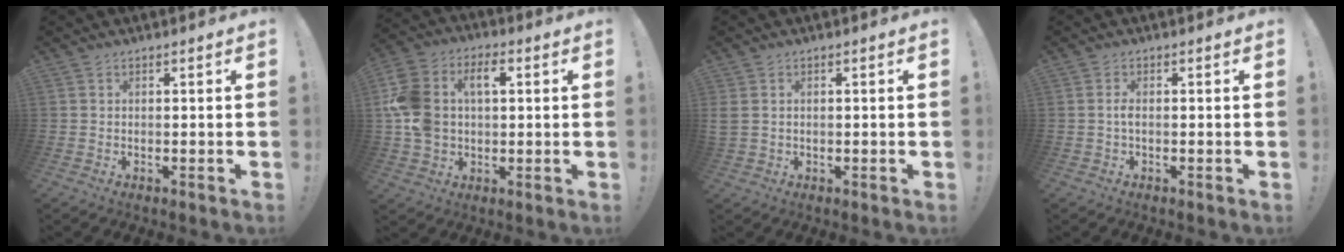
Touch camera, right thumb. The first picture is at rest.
{"total": 15.1, "force": [2.9, 10.8, 10.2], "torque": [-0.223, -0.001, 0.049]}
{"total": 2.3, "force": [0.5, 1.9, 1.1], "torque": [-0.029, 0.004, 0.010]}
{"total": 1.7, "force": [-0.5, 0.5, 1.5], "torque": [-0.030, 0.006, -0.010]}